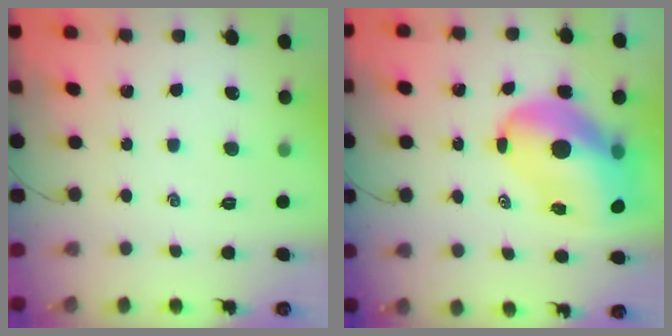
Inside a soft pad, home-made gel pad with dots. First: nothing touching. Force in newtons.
{"total": 12.9, "press": 12.4, "slide": 3.5}